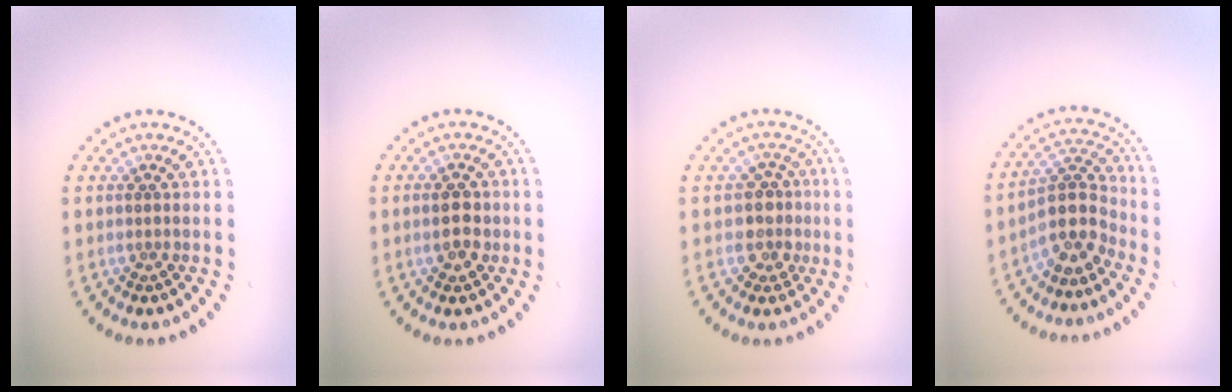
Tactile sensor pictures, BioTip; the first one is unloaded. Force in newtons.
{"total": 2.4, "press": 2.4, "slide": 0.2}
{"total": 2.4, "press": 2.1, "slide": 1.1}
{"total": 4.0, "press": 3.3, "slide": 2.2}